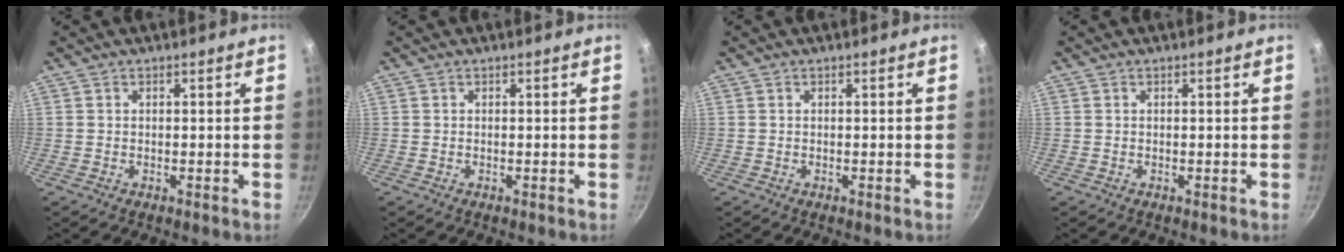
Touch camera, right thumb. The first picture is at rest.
{"total": 0.0}
{"total": 0.0}
{"total": 0.0}